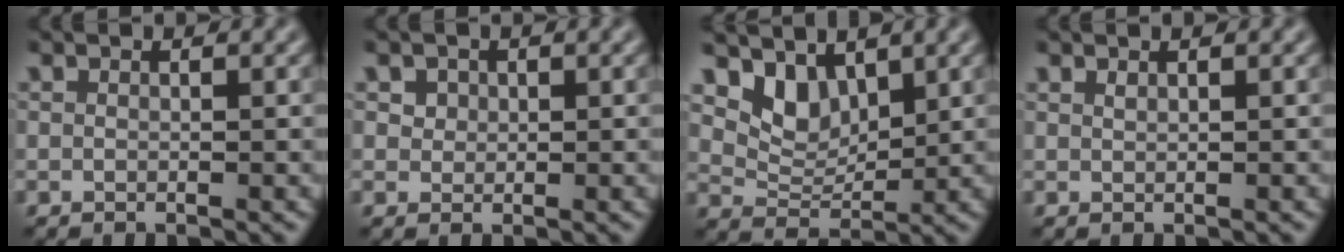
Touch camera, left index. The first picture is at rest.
{"total": 2.7, "force": [1.1, 2.1, 1.2], "torque": [-0.034, 0.009, 0.015]}
{"total": 3.0, "force": [1.9, 1.8, 1.4], "torque": [-0.034, -0.014, 0.036]}
{"total": 0.0}